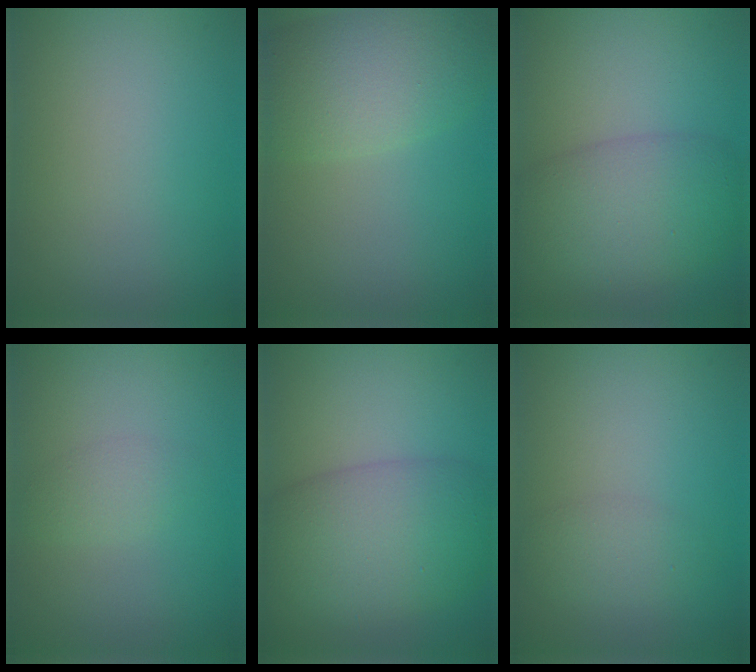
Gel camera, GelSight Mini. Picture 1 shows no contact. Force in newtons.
{"total": 6.1, "press": 6.1, "slide": 0.4}
{"total": 7.1, "press": 7.1, "slide": 0.2}
{"total": 1.4, "press": 1.4, "slide": 0.0}
{"total": 8.7, "press": 8.7, "slide": 0.4}
{"total": 1.8, "press": 1.8, "slide": 0.1}